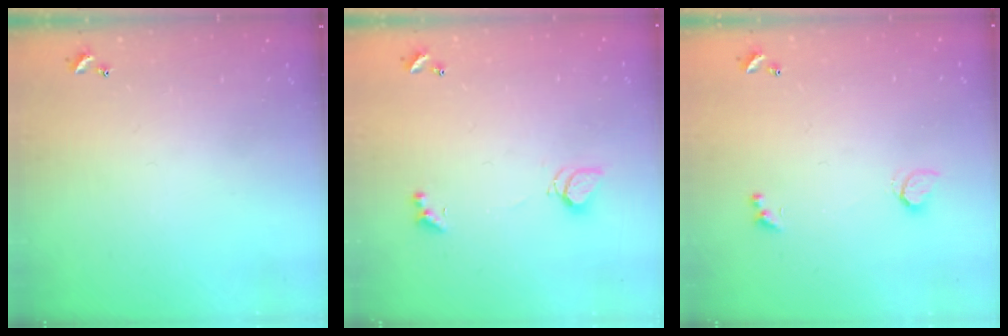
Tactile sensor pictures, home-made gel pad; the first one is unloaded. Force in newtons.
{"total": 2.5, "press": 2.5, "slide": 0.6}
{"total": 1.3, "press": 1.2, "slide": 0.4}